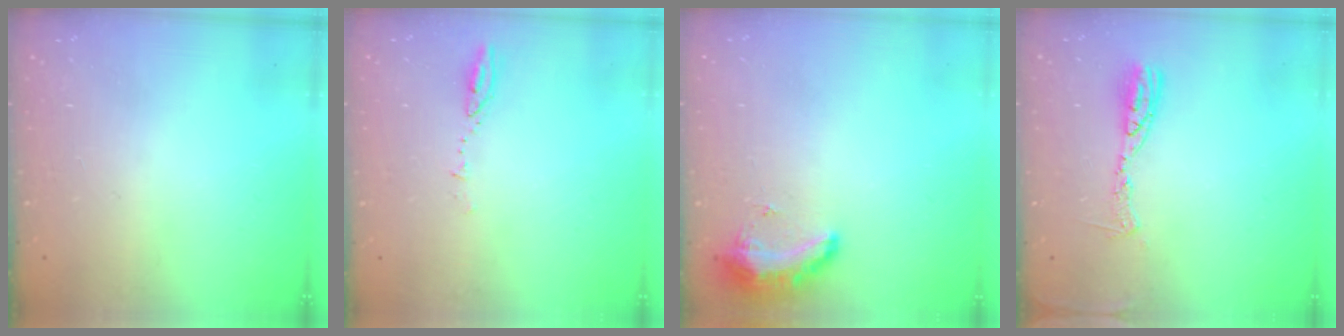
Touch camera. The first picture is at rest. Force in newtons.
{"total": 4.5, "press": 4.4, "slide": 0.5}
{"total": 8.8, "press": 8.8, "slide": 0.7}
{"total": 8.8, "press": 8.8, "slide": 0.9}